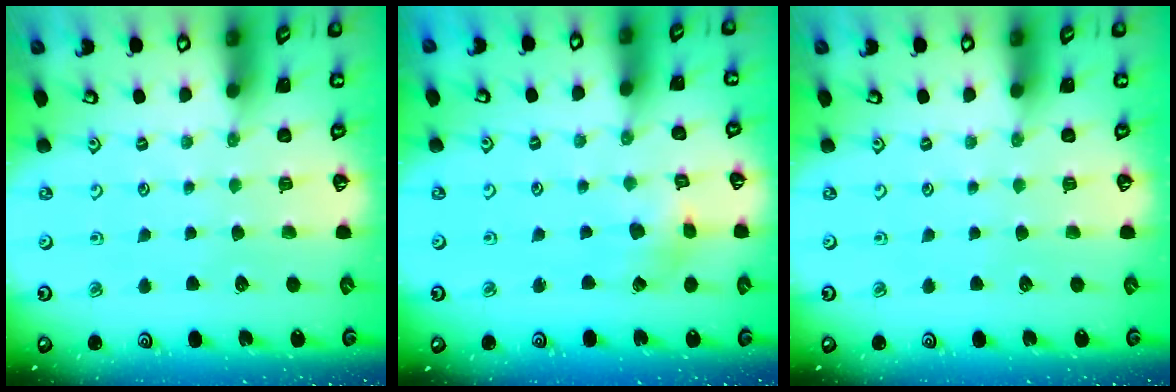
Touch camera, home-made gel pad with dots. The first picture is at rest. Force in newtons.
{"total": 3.0, "press": 2.9, "slide": 0.5}
{"total": 0.0}